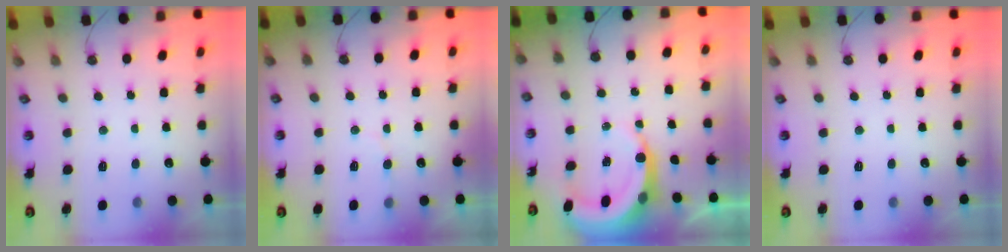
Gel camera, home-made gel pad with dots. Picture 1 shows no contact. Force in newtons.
{"total": 4.1, "press": 3.8, "slide": 1.5}
{"total": 6.9, "press": 6.9, "slide": 0.9}
{"total": 0.0}